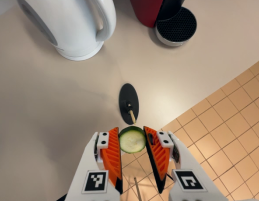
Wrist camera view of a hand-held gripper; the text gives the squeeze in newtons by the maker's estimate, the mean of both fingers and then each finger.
{"total": 9.5, "left": 9.5, "right": 9.5}